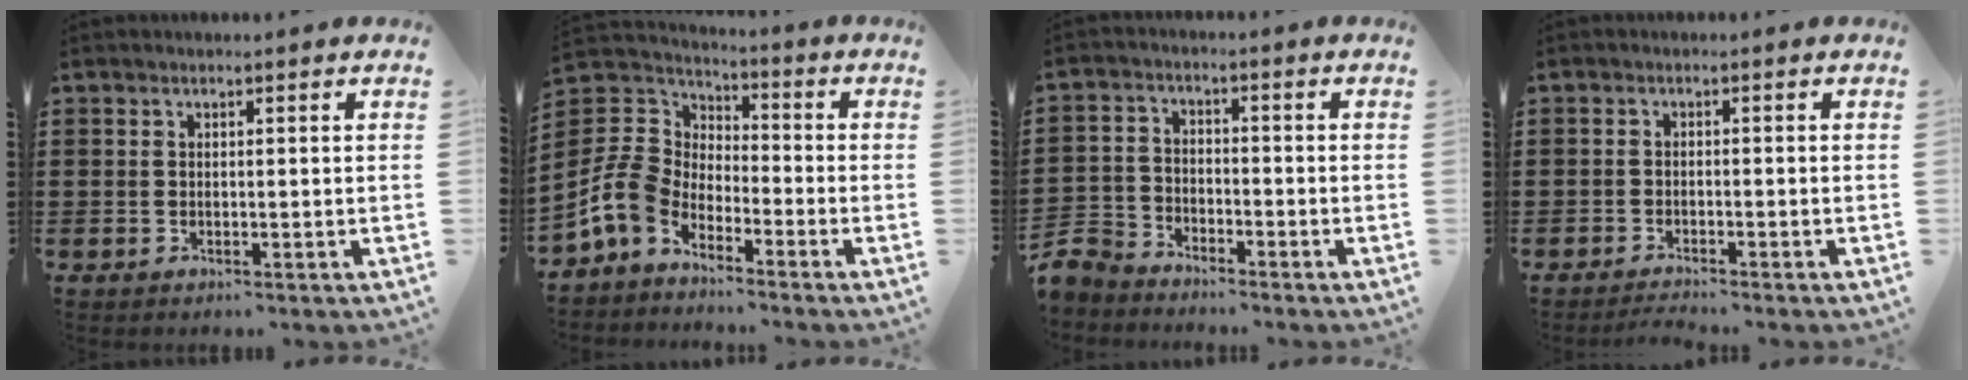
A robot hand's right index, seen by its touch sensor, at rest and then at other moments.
{"total": 7.8, "force": [-4.3, 5.5, 3.4], "torque": [-0.124, 0.000, -0.096]}
{"total": 5.2, "force": [-5.0, 1.3, 0.6], "torque": [-0.038, -0.002, -0.109]}
{"total": 1.8, "force": [-1.8, -0.2, 0.1], "torque": [-0.003, 0.000, -0.036]}